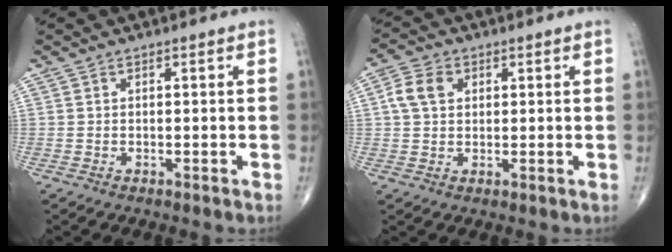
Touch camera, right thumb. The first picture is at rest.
{"total": 5.5, "force": [1.5, 4.1, 3.4], "torque": [-0.064, 0.008, 0.024]}